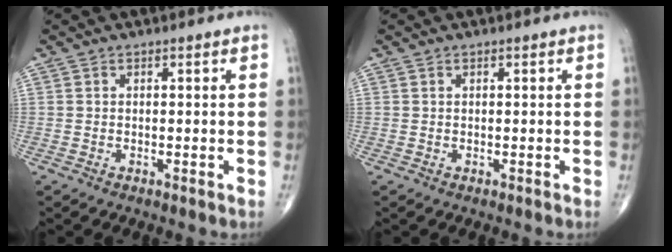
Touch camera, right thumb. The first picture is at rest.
{"total": 0.0}